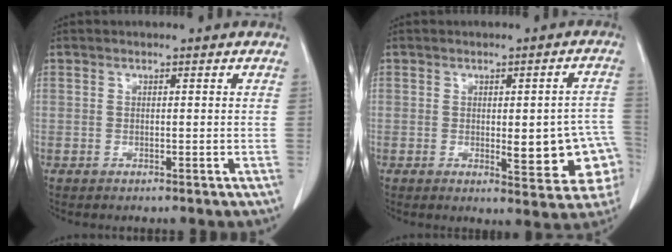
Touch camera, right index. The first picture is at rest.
{"total": 10.2, "force": [-2.1, 3.2, 9.5], "torque": [-0.094, 0.013, -0.017]}